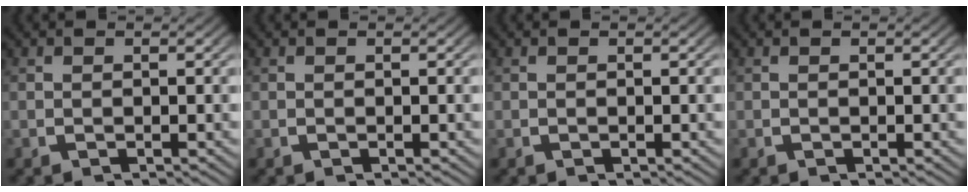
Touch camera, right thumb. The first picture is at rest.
{"total": 0.0}
{"total": 0.0}
{"total": 0.0}